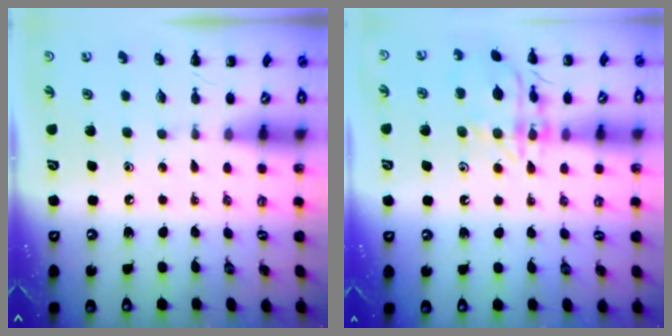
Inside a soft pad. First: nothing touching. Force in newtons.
{"total": 14.5, "press": 14.5, "slide": 0.2}